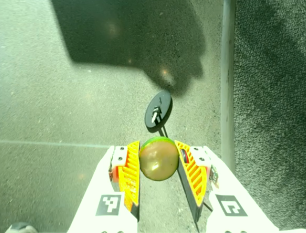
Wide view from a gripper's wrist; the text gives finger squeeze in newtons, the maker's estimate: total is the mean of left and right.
{"total": 10.8, "left": 11.1, "right": 10.5}